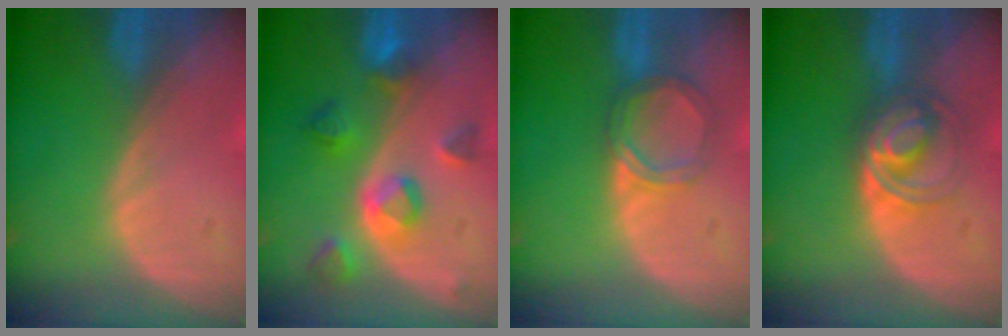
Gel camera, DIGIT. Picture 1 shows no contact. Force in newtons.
{"total": 7.6, "press": 6.8, "slide": 3.4}
{"total": 4.1, "press": 4.1, "slide": 0.4}
{"total": 6.0, "press": 5.6, "slide": 2.2}